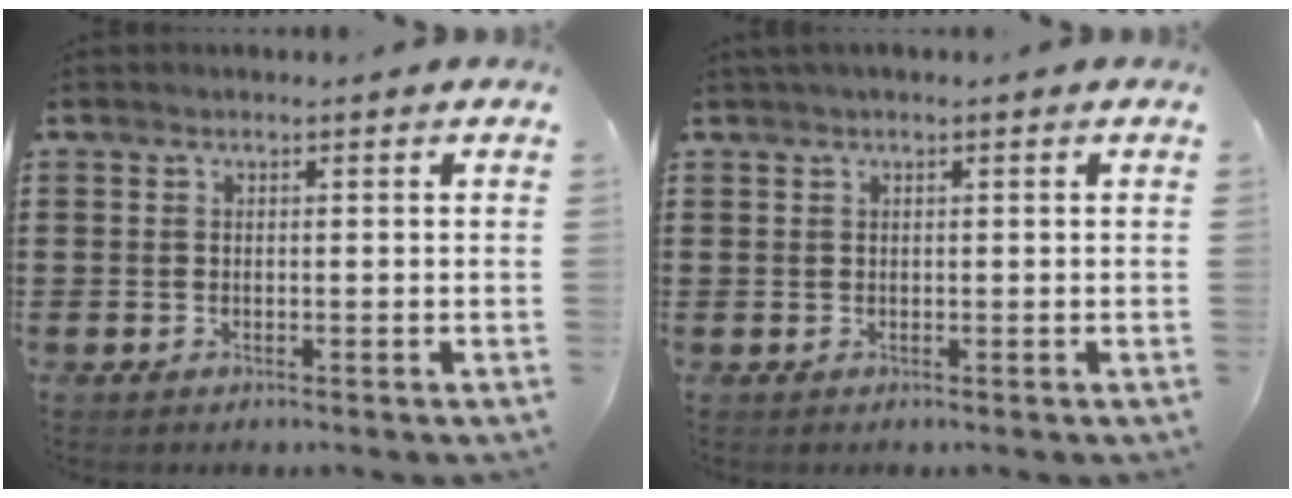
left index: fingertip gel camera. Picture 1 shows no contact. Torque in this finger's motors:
{"motor_torque": [0.90, -1.24, 0.36, 0.16]}